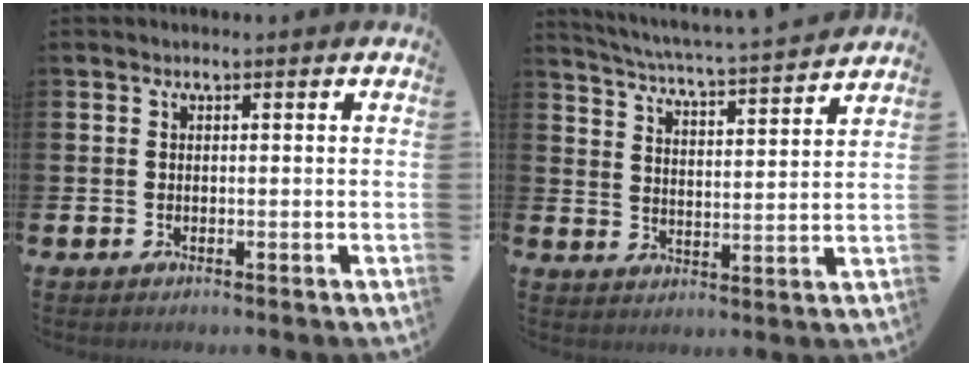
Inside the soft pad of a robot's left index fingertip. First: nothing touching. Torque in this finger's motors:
{"motor_torque": [0.16, -0.39, 0.15, 0.09]}